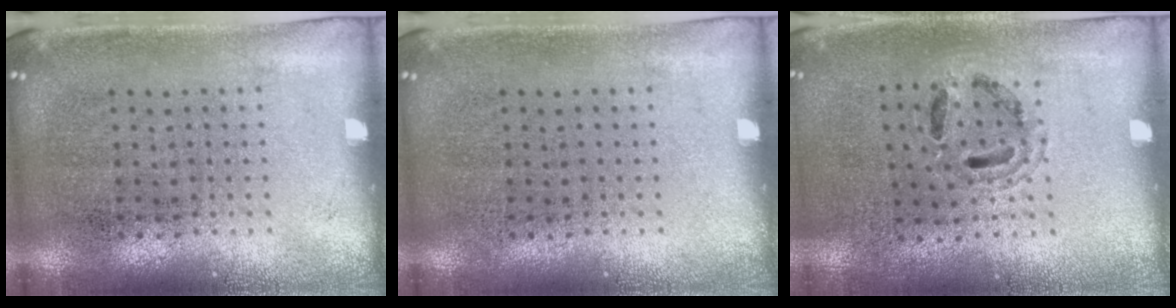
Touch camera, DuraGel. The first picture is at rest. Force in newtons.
{"total": 0.0}
{"total": 0.9, "press": 0.9, "slide": 0.1}